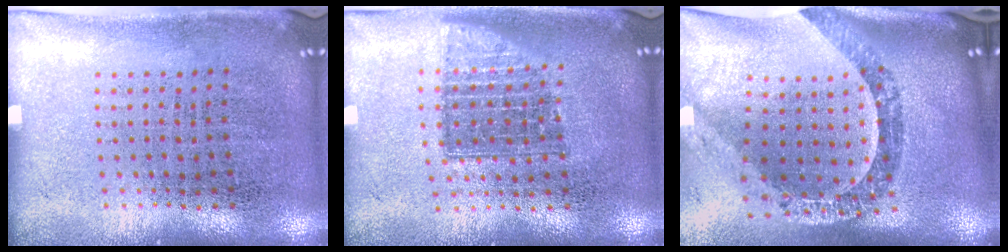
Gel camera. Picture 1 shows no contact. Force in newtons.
{"total": 1.4, "press": 1.1, "slide": 0.8}
{"total": 2.5, "press": 2.1, "slide": 1.3}